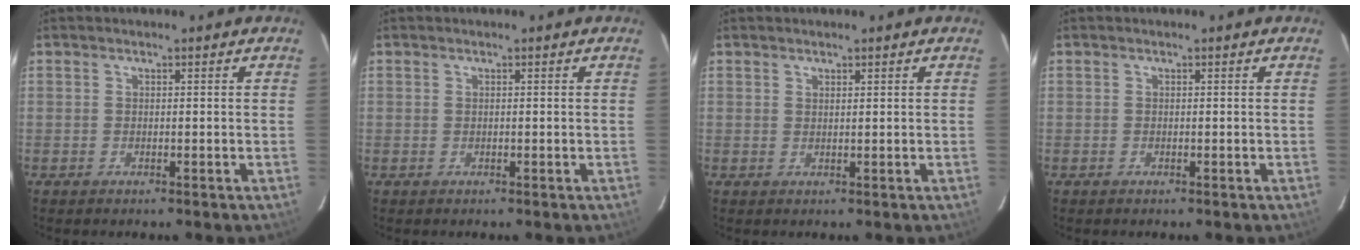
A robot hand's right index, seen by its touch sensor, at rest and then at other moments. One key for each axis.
{"total": 0.0}
{"total": 0.7, "fx": 0.6, "fy": 0.1, "fz": 0.2, "tx": -0.004, "ty": 0.000, "tz": 0.012}
{"total": 0.0}